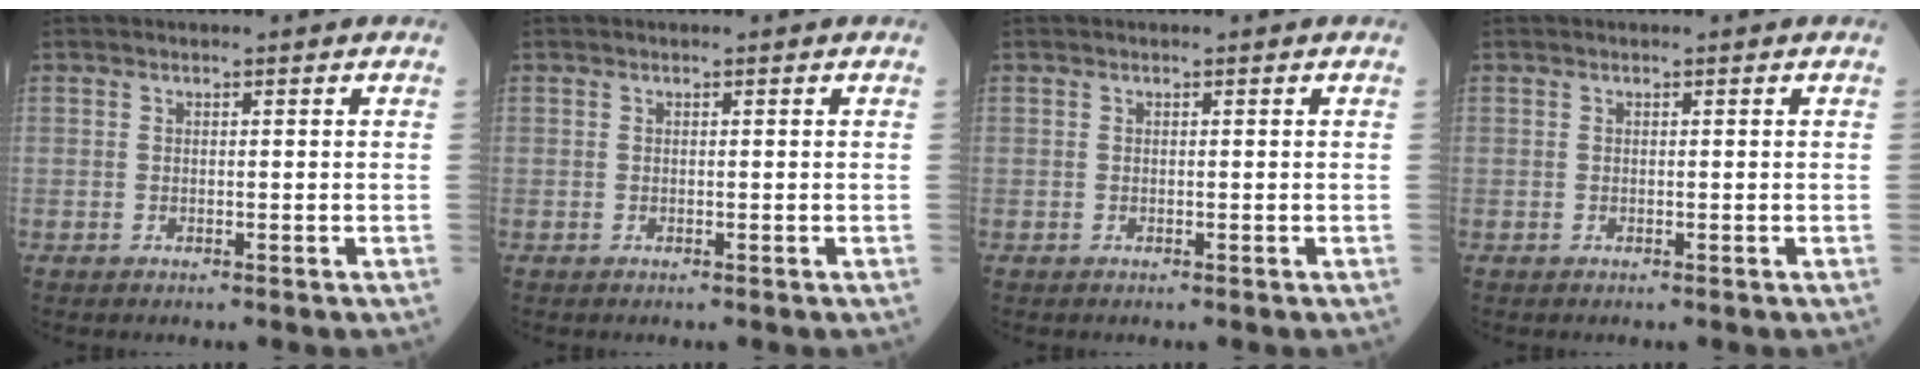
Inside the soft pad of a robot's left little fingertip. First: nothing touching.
{"total": 0.0}
{"total": 0.0}
{"total": 0.0}